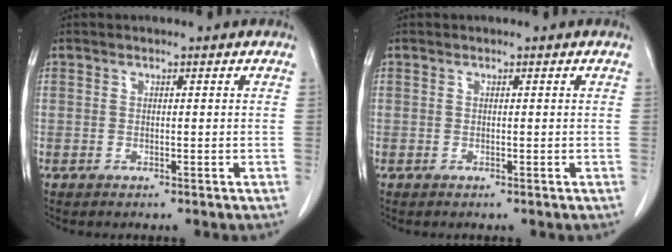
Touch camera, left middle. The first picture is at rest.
{"total": 0.0}